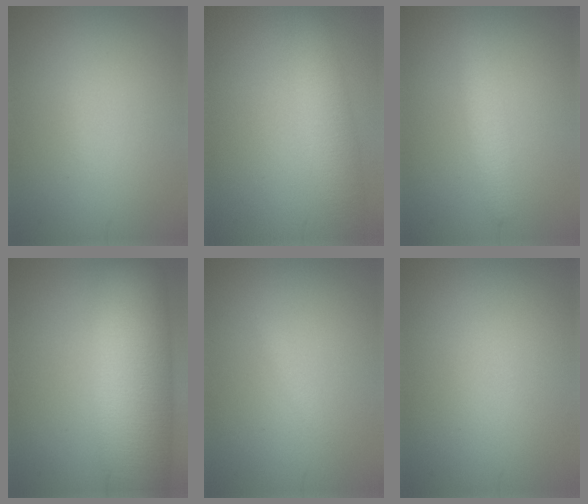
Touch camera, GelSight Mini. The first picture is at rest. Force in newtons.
{"total": 4.0, "press": 4.0, "slide": 0.1}
{"total": 2.1, "press": 2.1, "slide": 0.2}
{"total": 12.3, "press": 12.2, "slide": 0.9}
{"total": 0.6, "press": 0.6, "slide": 0.1}
{"total": 0.0}